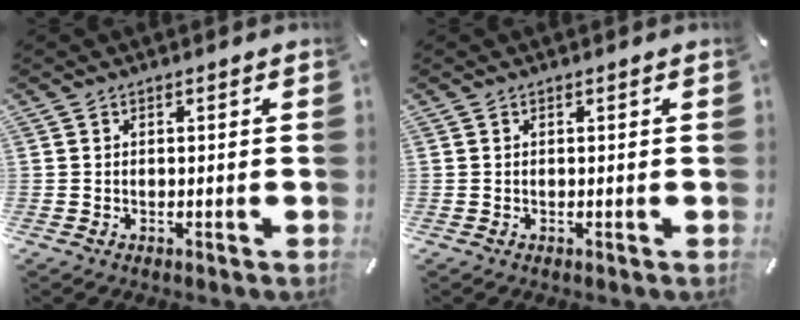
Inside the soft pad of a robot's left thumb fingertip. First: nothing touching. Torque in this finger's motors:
{"motor_torque": [-0.02, 0.05, 0.04, 0.00, 0.00]}